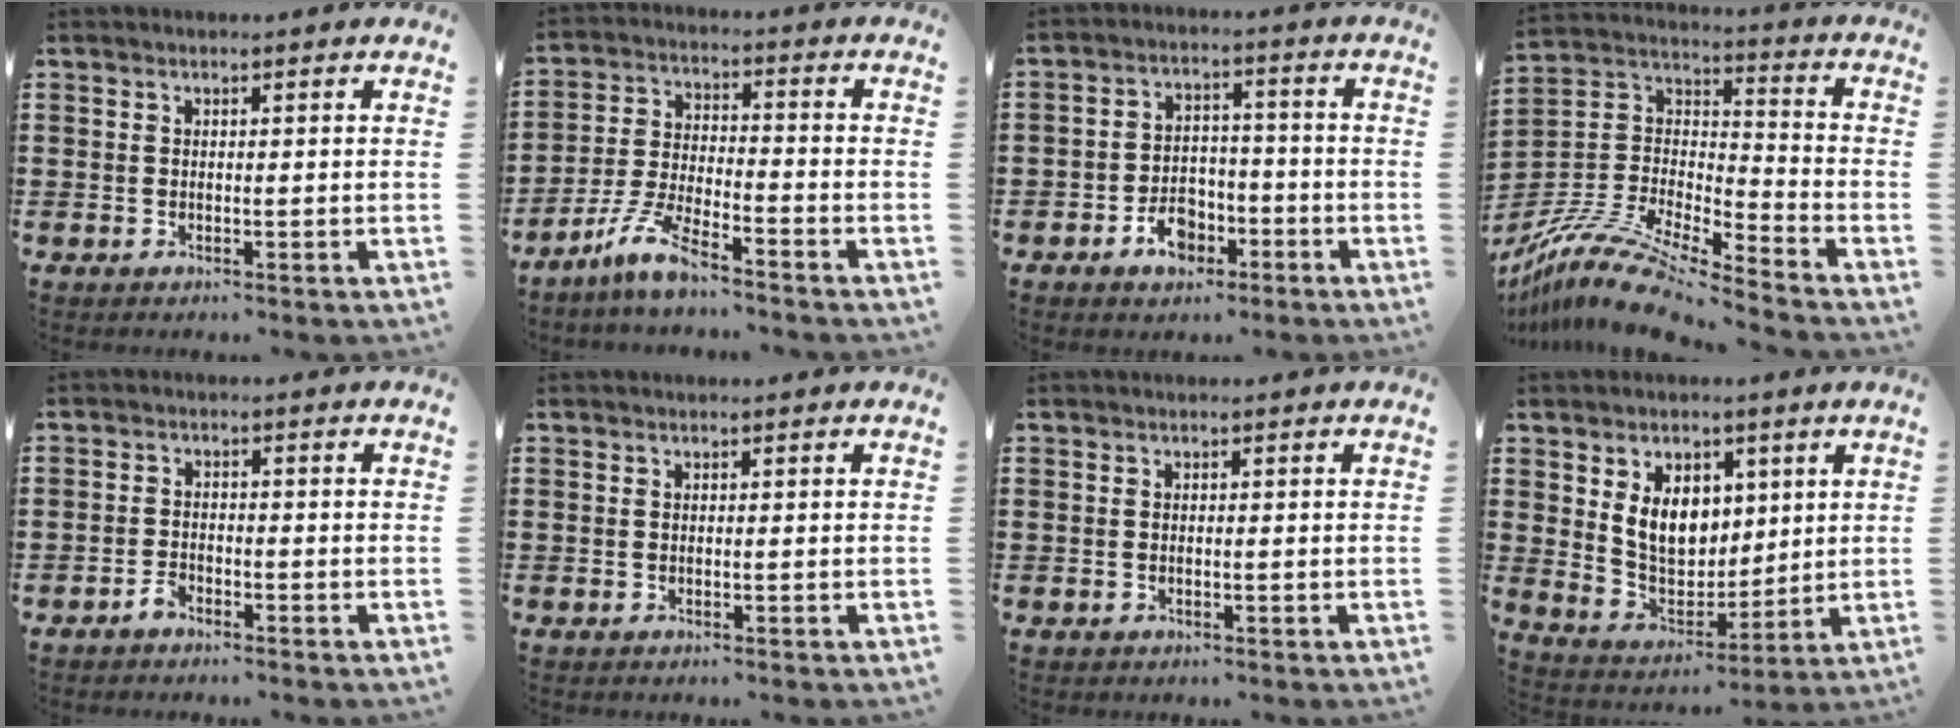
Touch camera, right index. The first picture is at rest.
{"total": 7.4, "force": [-6.2, 0.5, 4.1], "torque": [-0.106, -0.013, -0.125]}
{"total": 5.5, "force": [-3.1, 3.7, 2.7], "torque": [-0.043, 0.010, -0.059]}
{"total": 12.2, "force": [-10.8, 1.9, 5.4], "torque": [-0.115, 0.018, -0.217]}
{"total": 1.9, "force": [-1.6, 0.8, 0.7], "torque": [-0.018, 0.001, -0.033]}
{"total": 0.0}
{"total": 0.0}
{"total": 8.3, "force": [2.4, 6.2, 5.1], "torque": [-0.109, 0.008, 0.044]}